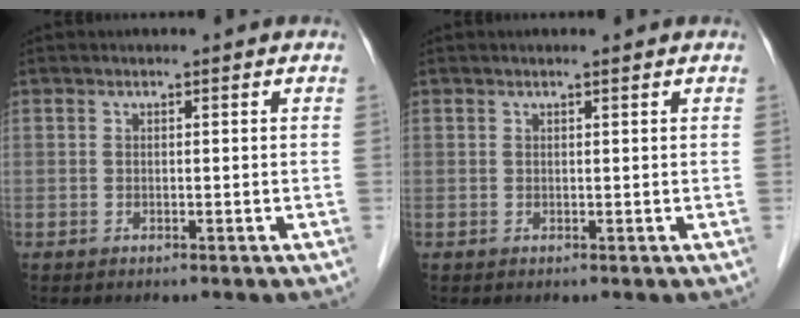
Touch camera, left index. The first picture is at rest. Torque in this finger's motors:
{"motor_torque": [0.16, -0.34, 0.01, -0.01]}